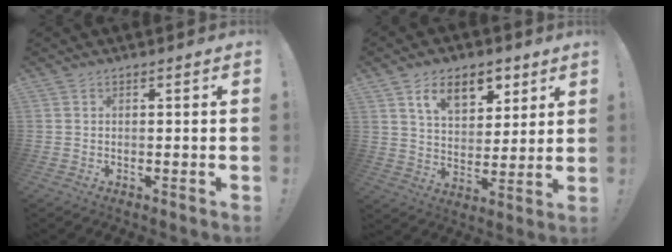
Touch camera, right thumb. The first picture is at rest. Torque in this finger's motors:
{"motor_torque": [0.61, 2.15, 0.16, 0.16, 0.27]}